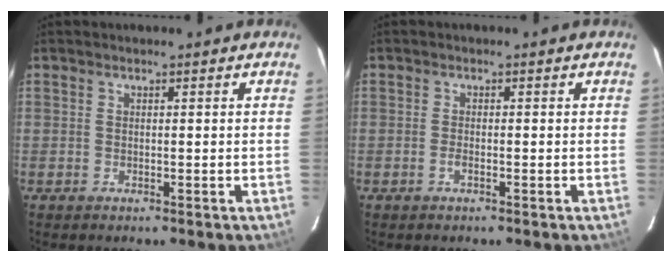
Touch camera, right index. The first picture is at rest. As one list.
[{"total": 1.0, "force": [-0.6, 0.2, 0.7], "torque": [-0.018, -0.001, -0.012]}]